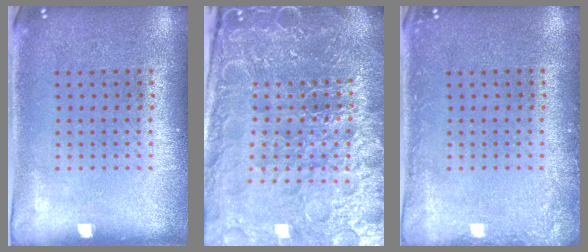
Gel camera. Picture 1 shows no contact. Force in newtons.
{"total": 6.2, "press": 5.5, "slide": 2.8}
{"total": 1.3, "press": 1.3, "slide": 0.1}